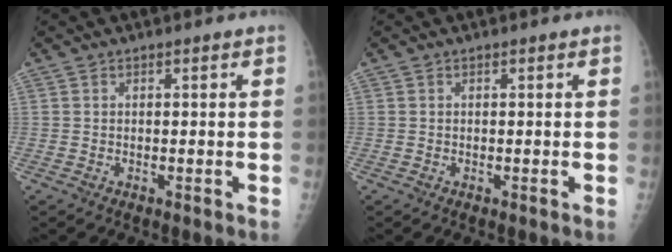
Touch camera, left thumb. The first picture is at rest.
{"total": 0.0}